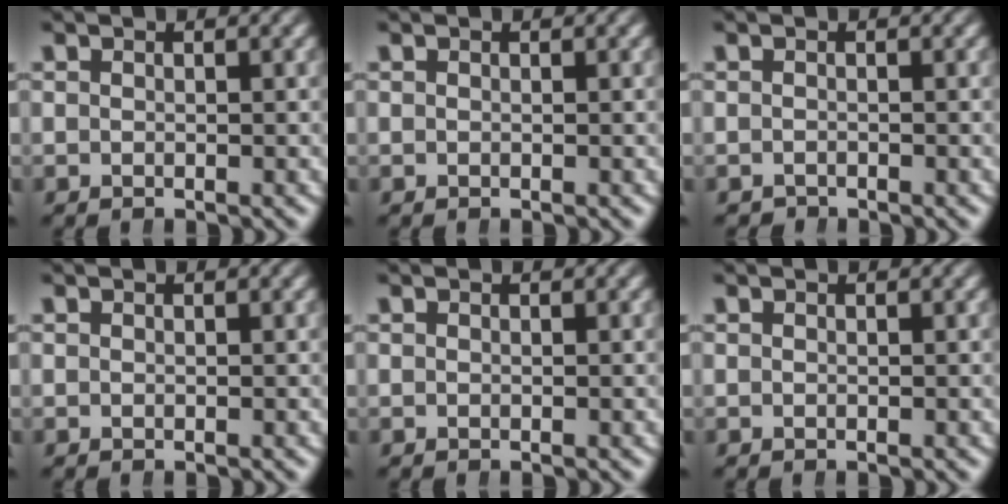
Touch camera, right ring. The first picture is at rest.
{"total": 0.0}
{"total": 1.2, "force": [-1.1, -0.1, -0.3], "torque": [0.012, -0.008, -0.015]}
{"total": 0.0}
{"total": 0.0}
{"total": 0.0}